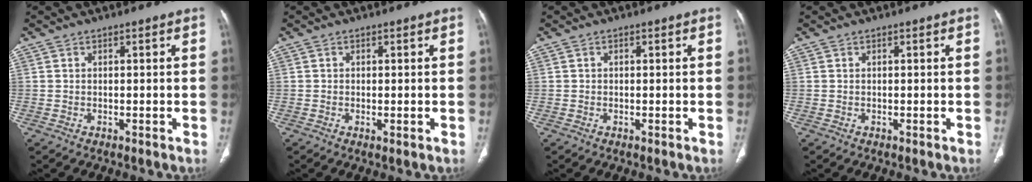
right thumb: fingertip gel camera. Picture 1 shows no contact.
{"total": 1.0, "force": [-0.3, 0.4, 0.9], "torque": [-0.017, -0.004, -0.003]}
{"total": 0.0}
{"total": 0.0}